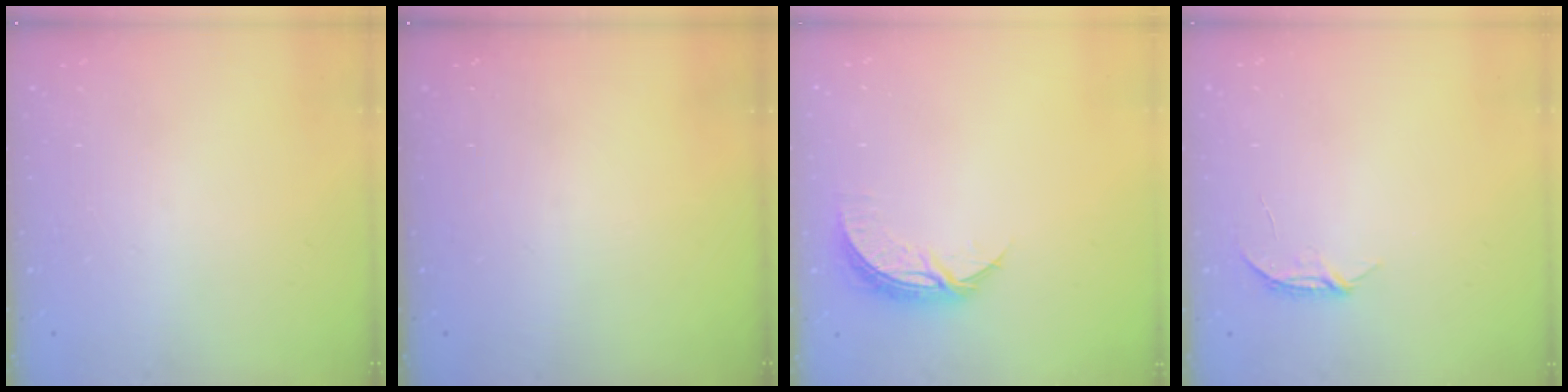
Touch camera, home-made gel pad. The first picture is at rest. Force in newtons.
{"total": 0.0}
{"total": 6.8, "press": 6.8, "slide": 0.3}
{"total": 3.8, "press": 3.8, "slide": 0.5}